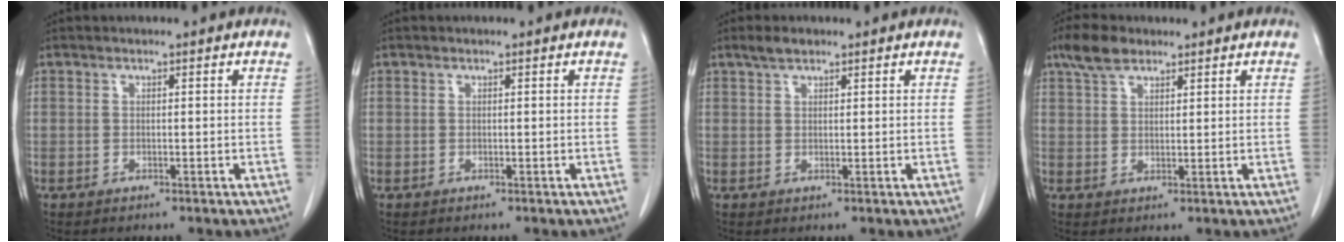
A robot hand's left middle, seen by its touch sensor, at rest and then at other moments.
{"total": 0.0}
{"total": 2.1, "force": [1.6, 0.8, 1.1], "torque": [-0.027, 0.009, 0.032]}
{"total": 4.8, "force": [3.4, 2.1, 2.5], "torque": [-0.059, 0.015, 0.069]}